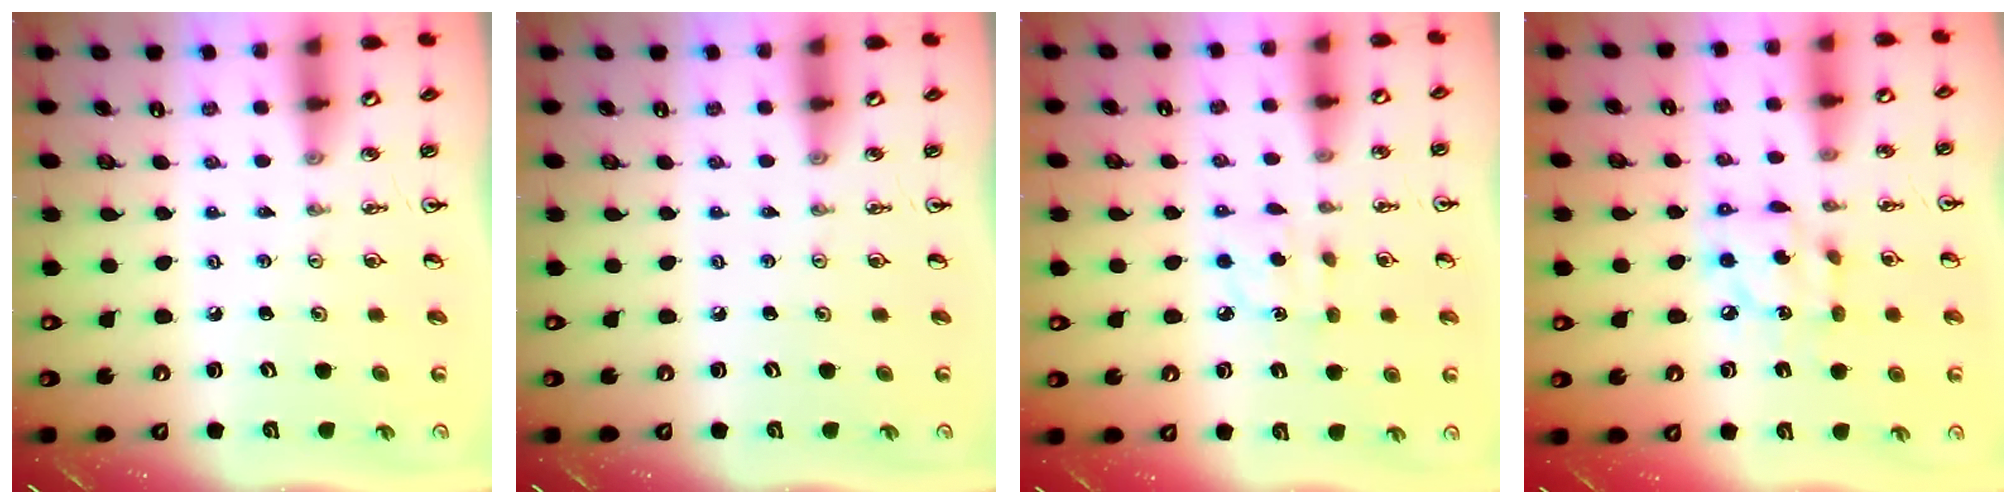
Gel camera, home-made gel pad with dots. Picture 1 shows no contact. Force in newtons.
{"total": 0.0}
{"total": 5.5, "press": 5.4, "slide": 0.6}
{"total": 8.5, "press": 8.5, "slide": 0.6}